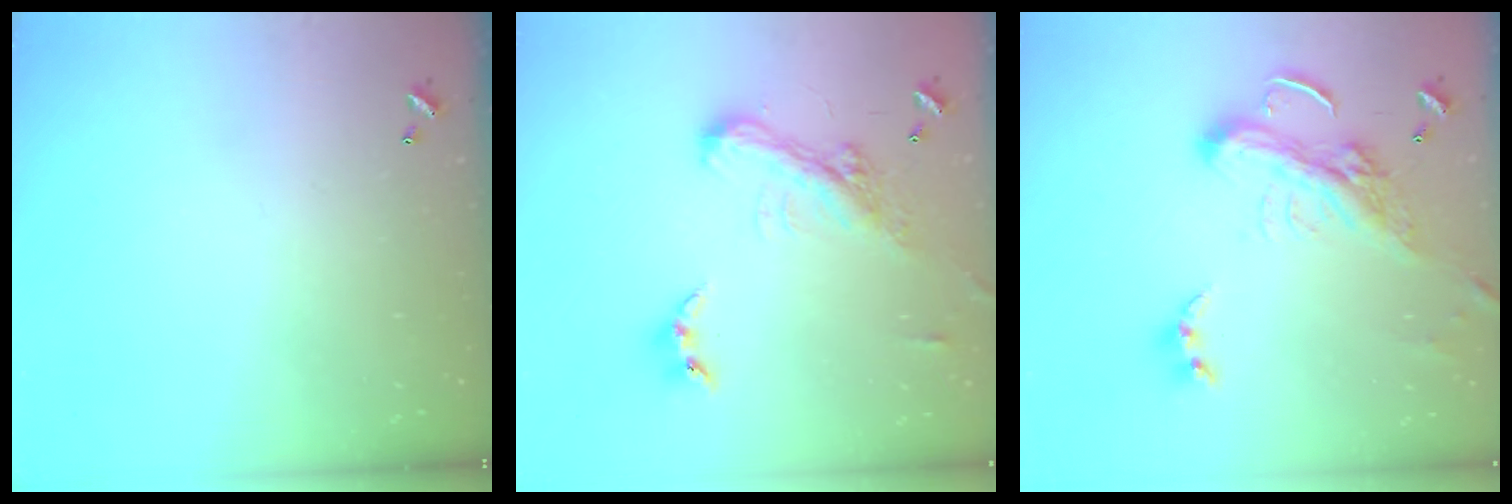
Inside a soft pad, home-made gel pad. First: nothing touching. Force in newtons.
{"total": 4.8, "press": 4.7, "slide": 1.1}
{"total": 6.2, "press": 6.1, "slide": 1.5}